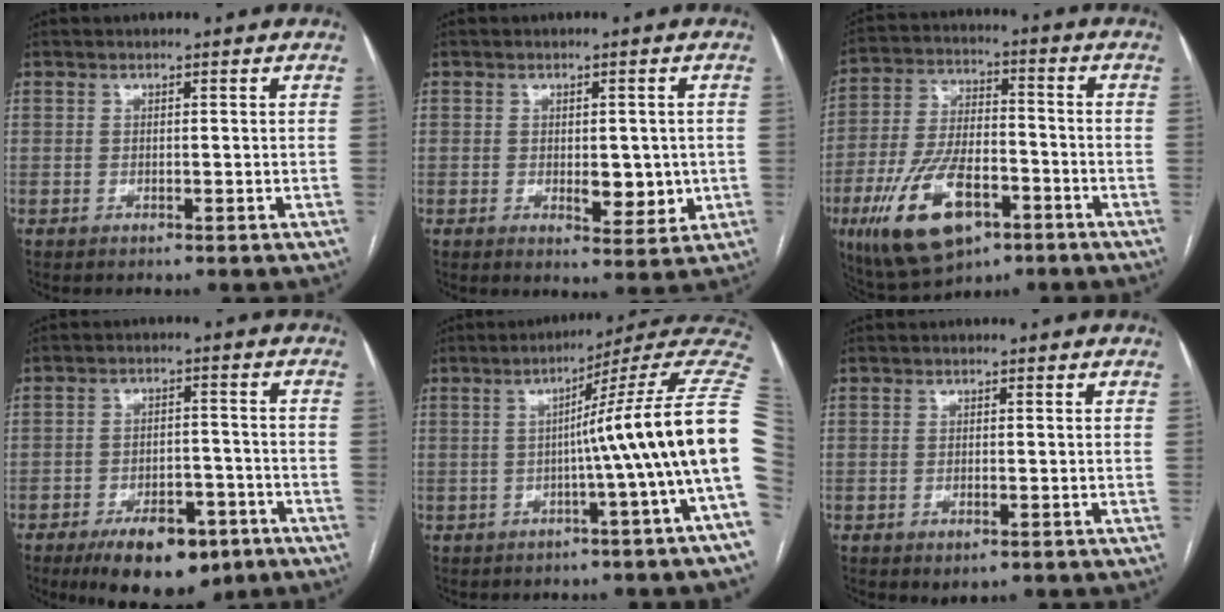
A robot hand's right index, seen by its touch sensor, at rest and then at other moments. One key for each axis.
{"total": 5.4, "fx": -0.5, "fy": 2.7, "fz": 4.7, "tx": -0.058, "ty": -0.006, "tz": 0.002}
{"total": 16.1, "fx": -7.5, "fy": 7.1, "fz": 12.3, "tx": -0.252, "ty": -0.001, "tz": -0.124}
{"total": 11.7, "fx": -7.6, "fy": 5.2, "fz": 7.2, "tx": -0.102, "ty": 0.002, "tz": -0.113}
{"total": 15.0, "fx": -0.8, "fy": -2.5, "fz": 14.8, "tx": -0.168, "ty": 0.023, "tz": -0.025}
{"total": 1.9, "fx": -0.9, "fy": 0.8, "fz": 1.5, "tx": -0.024, "ty": -0.003, "tz": -0.005}